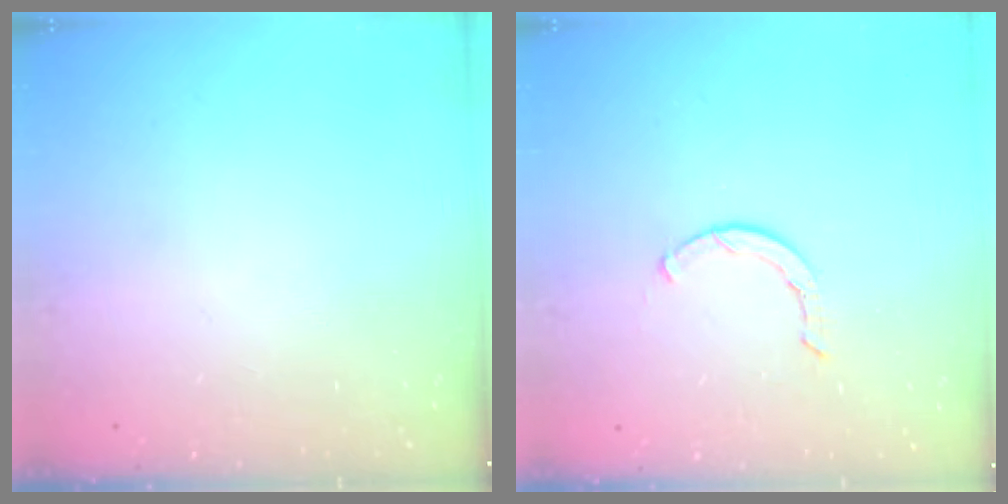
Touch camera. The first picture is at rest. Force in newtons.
{"total": 1.7, "press": 1.6, "slide": 0.3}